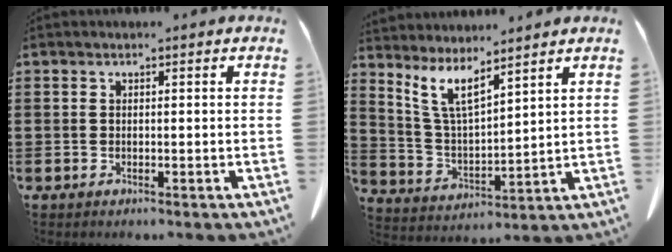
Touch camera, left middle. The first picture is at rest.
{"total": 6.7, "force": [5.1, 1.3, 4.2], "torque": [-0.097, -0.027, 0.091]}